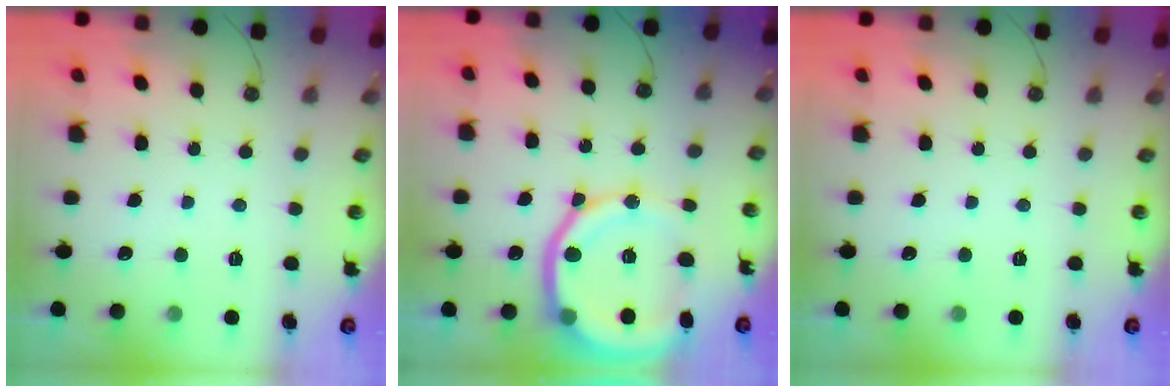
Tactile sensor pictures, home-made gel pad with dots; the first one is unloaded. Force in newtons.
{"total": 17.5, "press": 17.4, "slide": 2.1}
{"total": 0.0}